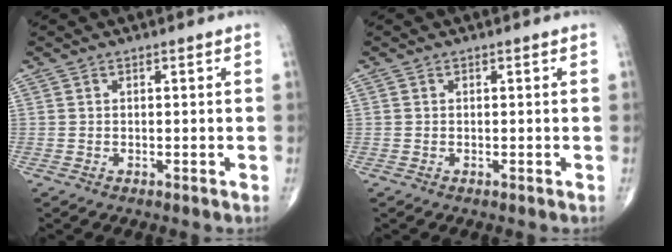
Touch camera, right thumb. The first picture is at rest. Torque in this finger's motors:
{"motor_torque": [-0.06, 0.21, 0.15, 0.05, 0.00]}